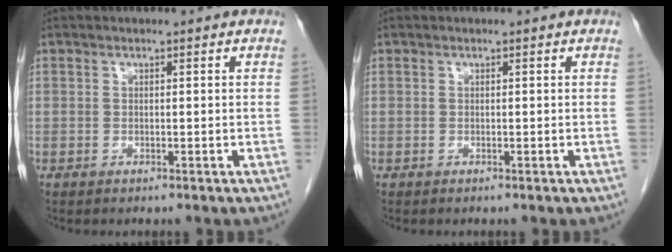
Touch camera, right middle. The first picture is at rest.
{"total": 0.0}